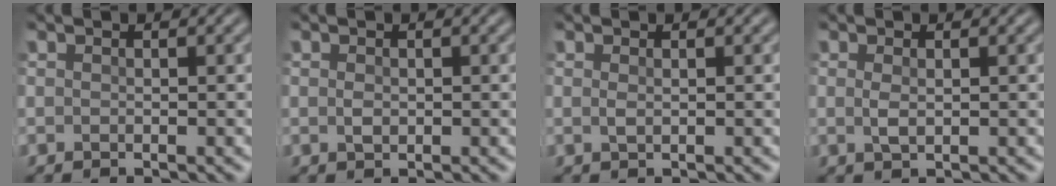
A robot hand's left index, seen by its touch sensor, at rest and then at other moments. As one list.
[{"total": 0.7, "force": [0.2, 0.5, 0.5], "torque": [-0.012, 0.003, 0.004]}, {"total": 0.6, "force": [0.3, 0.2, 0.4], "torque": [-0.012, 0.004, 0.007]}, {"total": 1.0, "force": [0.3, 0.5, 0.8], "torque": [-0.022, 0.003, 0.007]}]